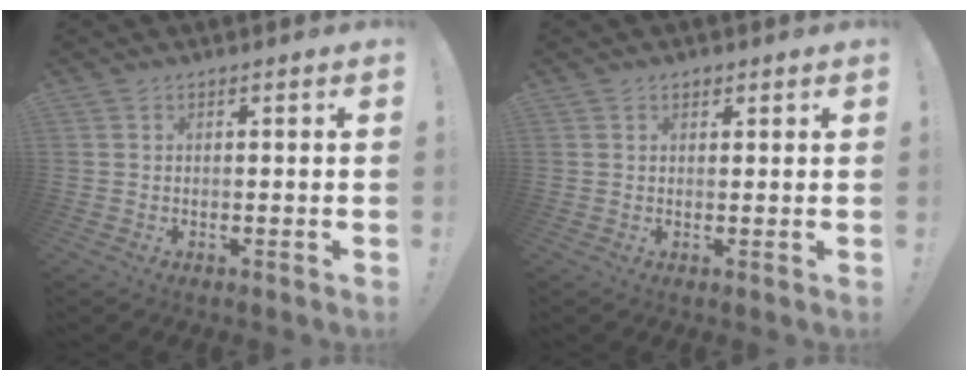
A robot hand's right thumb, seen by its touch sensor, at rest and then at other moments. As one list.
[{"total": 1.1, "force": [0.8, 0.8, 0.3], "torque": [0.000, -0.002, 0.013]}]